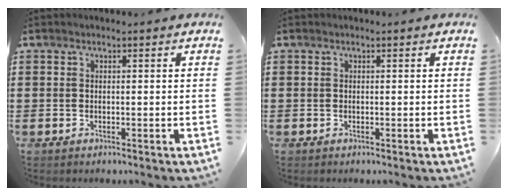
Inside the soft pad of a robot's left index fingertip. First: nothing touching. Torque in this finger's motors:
{"motor_torque": [-0.01, -0.01, 0.03, 0.00]}